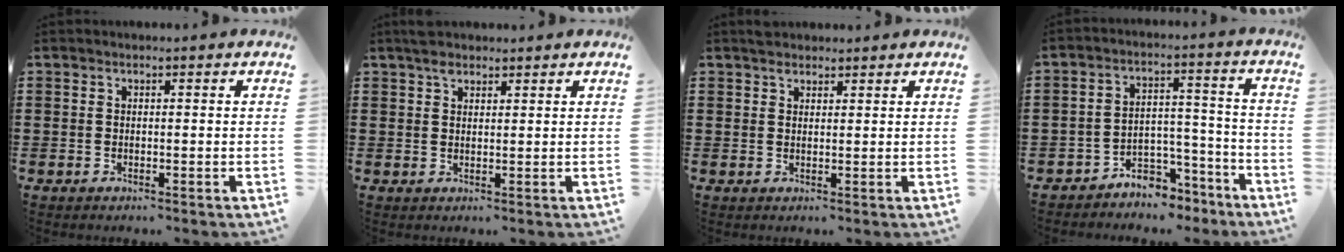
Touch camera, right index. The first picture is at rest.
{"total": 2.4, "force": [2.0, 1.0, 0.9], "torque": [-0.013, 0.000, 0.035]}
{"total": 1.8, "force": [1.5, 0.8, 0.3], "torque": [-0.008, 0.003, 0.030]}
{"total": 4.5, "force": [-3.8, 2.3, 0.6], "torque": [-0.019, 0.016, -0.074]}